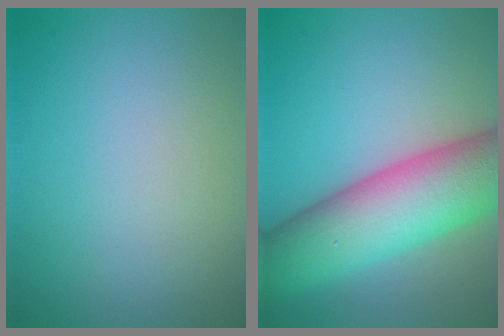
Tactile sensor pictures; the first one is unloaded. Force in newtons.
{"total": 11.3, "press": 11.2, "slide": 0.5}